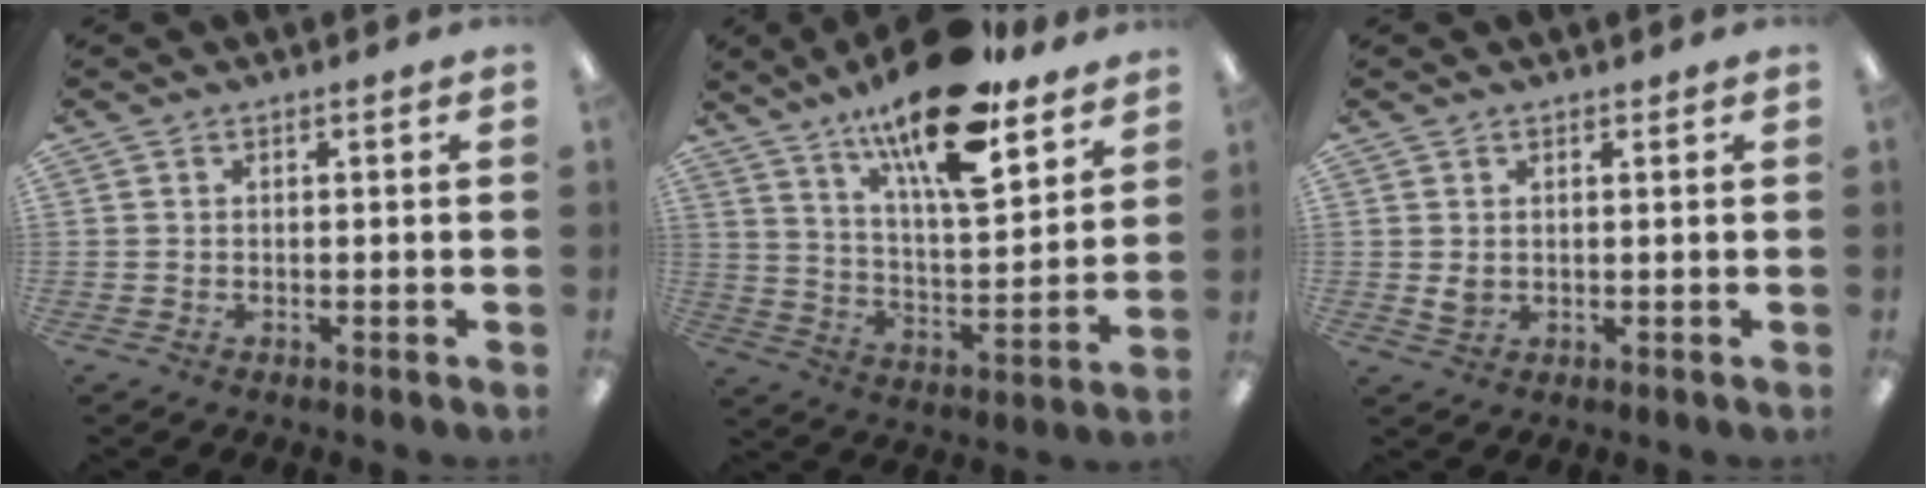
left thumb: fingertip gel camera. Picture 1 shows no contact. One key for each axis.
{"total": 20.2, "fx": 14.8, "fy": 5.7, "fz": 12.5, "tx": -0.212, "ty": -0.093, "tz": 0.246}
{"total": 2.3, "fx": 1.0, "fy": 1.9, "fz": 1.0, "tx": -0.012, "ty": 0.000, "tz": 0.016}